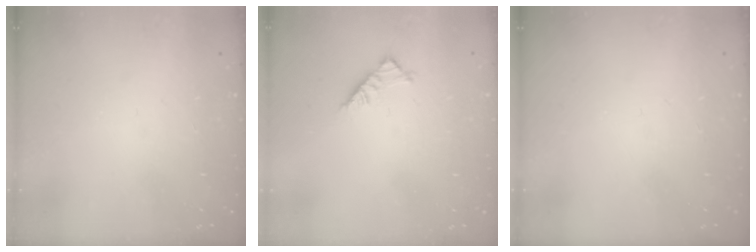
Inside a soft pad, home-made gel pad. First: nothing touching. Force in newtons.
{"total": 4.7, "press": 4.7, "slide": 0.9}
{"total": 0.0}